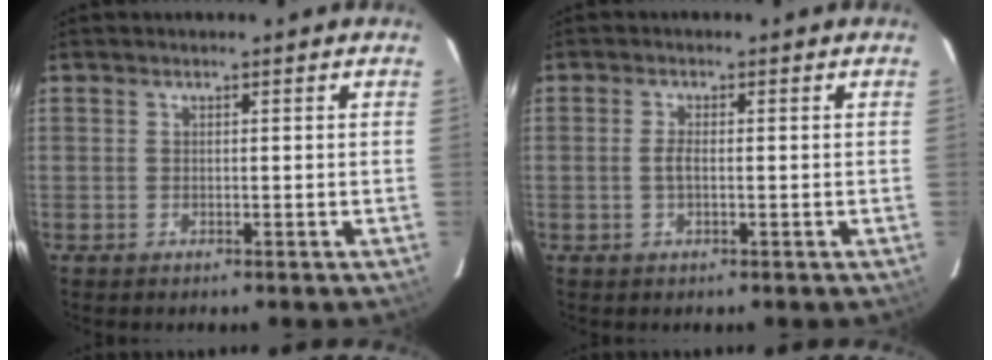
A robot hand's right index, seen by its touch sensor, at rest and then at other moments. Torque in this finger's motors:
{"motor_torque": [0.06, -0.01, 0.04, 0.01]}